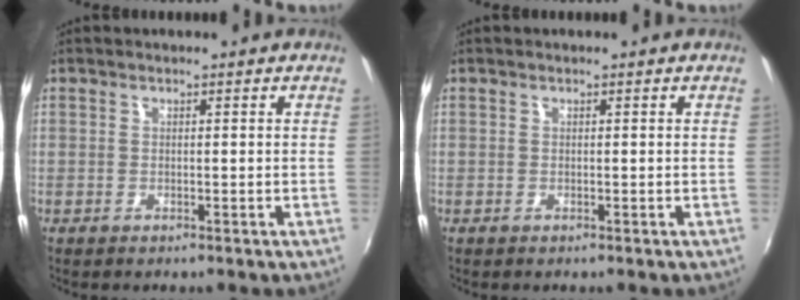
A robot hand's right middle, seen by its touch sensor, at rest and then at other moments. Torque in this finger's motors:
{"motor_torque": [0.04, -0.03, 0.01, 0.00]}